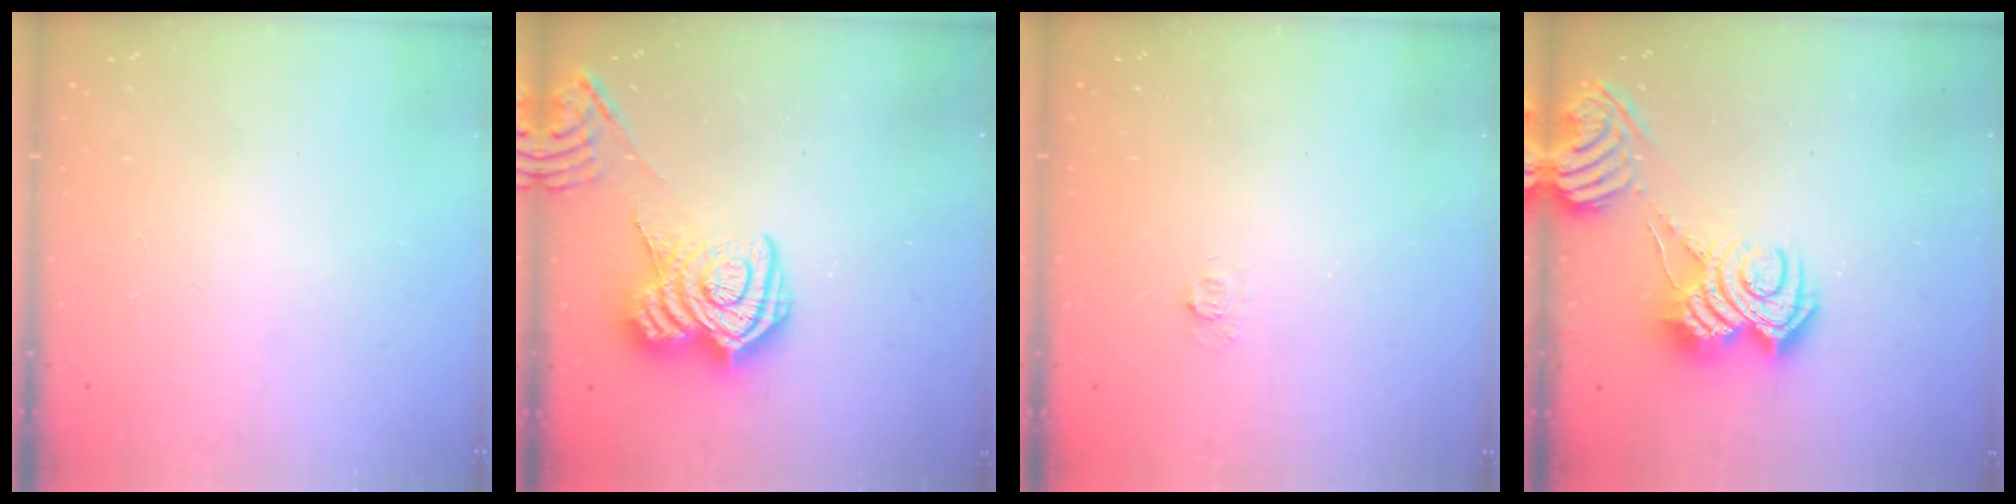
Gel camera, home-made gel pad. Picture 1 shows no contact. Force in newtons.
{"total": 12.8, "press": 12.8, "slide": 0.7}
{"total": 2.7, "press": 2.5, "slide": 0.9}
{"total": 9.1, "press": 9.1, "slide": 0.5}